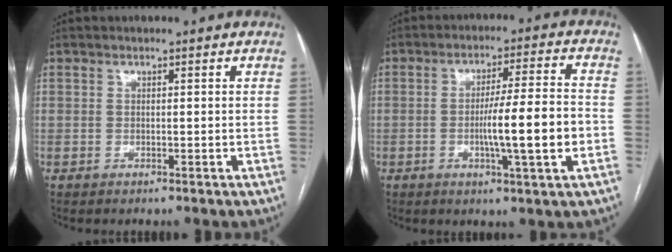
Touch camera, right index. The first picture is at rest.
{"total": 10.6, "force": [-2.3, -0.1, 10.4], "torque": [-0.168, 0.000, -0.038]}